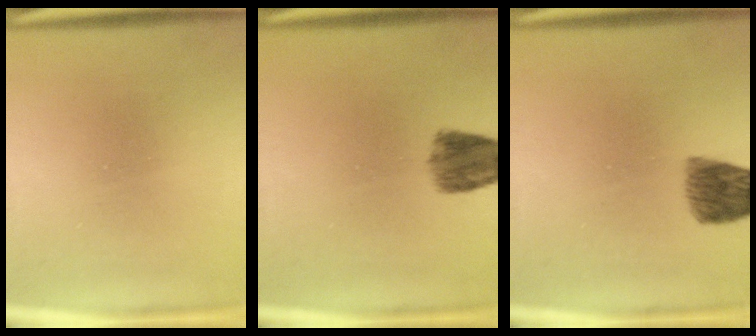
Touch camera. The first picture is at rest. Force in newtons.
{"total": 5.3}
{"total": 6.4}